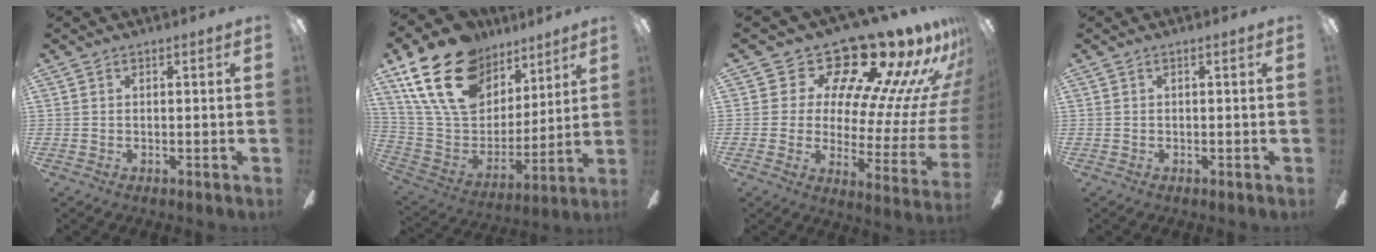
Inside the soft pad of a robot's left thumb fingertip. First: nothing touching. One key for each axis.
{"total": 24.3, "fx": 14.6, "fy": 14.9, "fz": 12.4, "tx": -0.236, "ty": -0.067, "tz": 0.275}
{"total": 21.5, "fx": 16.8, "fy": 7.4, "fz": 11.3, "tx": -0.159, "ty": -0.144, "tz": 0.280}
{"total": 0.0}